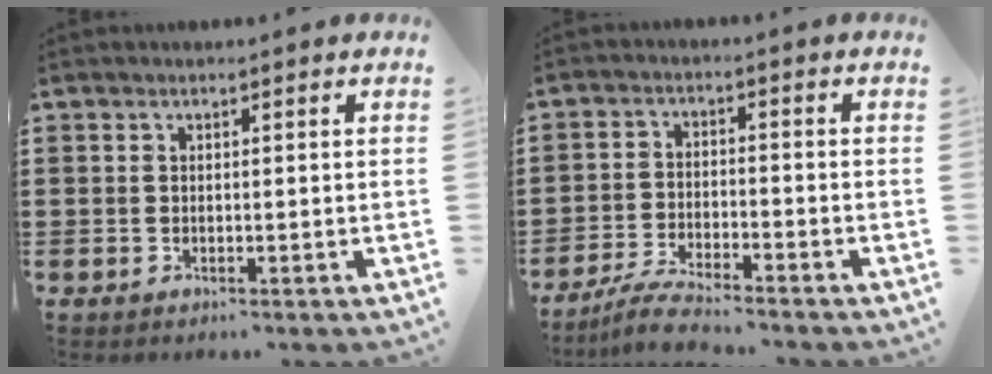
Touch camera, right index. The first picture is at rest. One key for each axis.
{"total": 4.5, "fx": -4.2, "fy": 0.0, "fz": 1.5, "tx": -0.039, "ty": -0.005, "tz": -0.085}